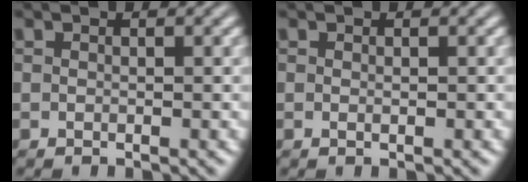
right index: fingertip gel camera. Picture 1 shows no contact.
{"total": 0.0}